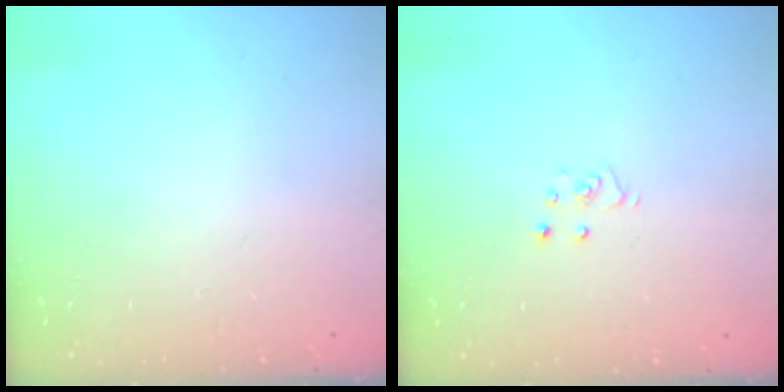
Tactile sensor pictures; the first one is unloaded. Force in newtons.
{"total": 3.6, "press": 3.6, "slide": 0.2}